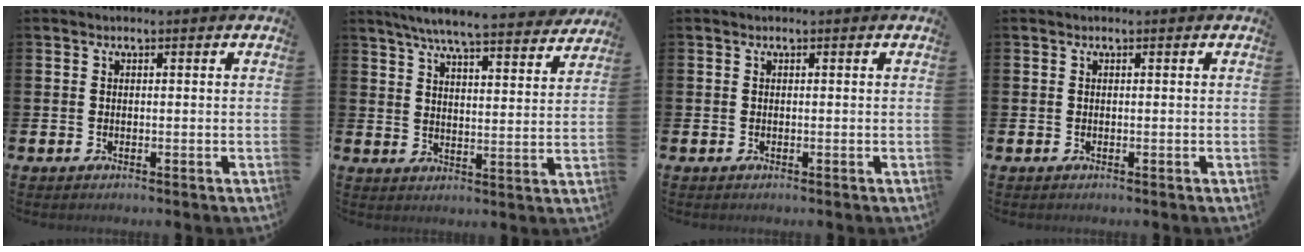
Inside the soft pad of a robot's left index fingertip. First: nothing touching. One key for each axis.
{"total": 7.1, "fx": 6.6, "fy": 0.3, "fz": 2.5, "tx": -0.057, "ty": -0.047, "tz": 0.113}
{"total": 0.0}
{"total": 0.0}